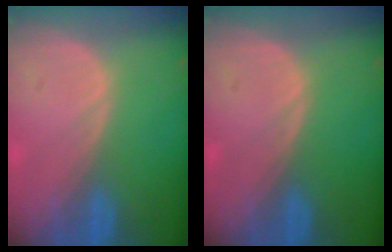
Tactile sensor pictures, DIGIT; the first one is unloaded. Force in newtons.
{"total": 0.0}